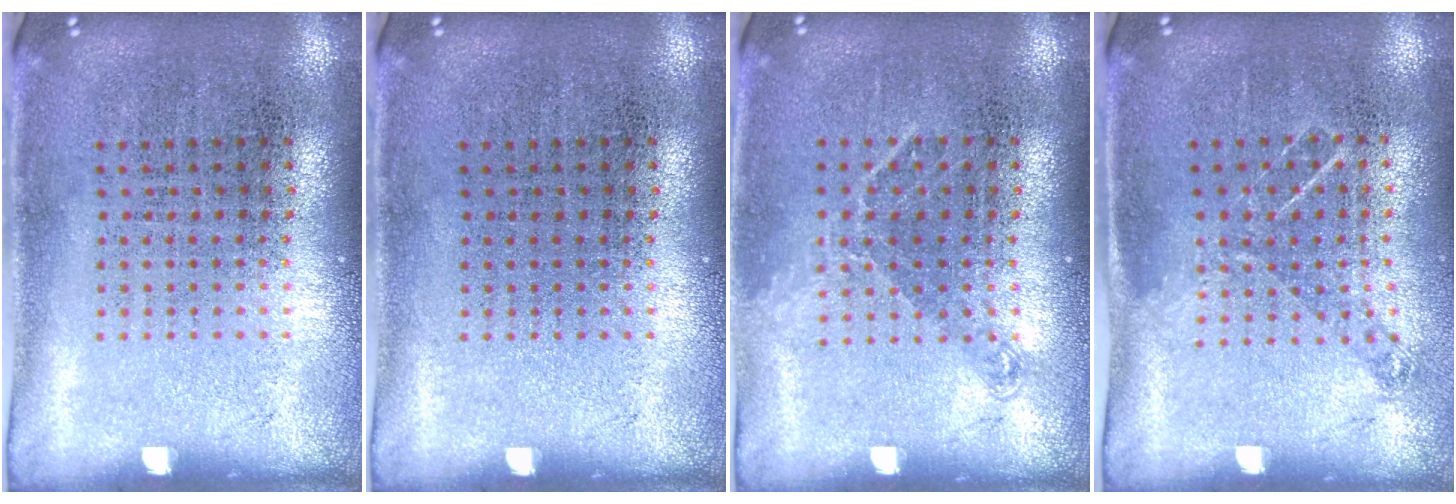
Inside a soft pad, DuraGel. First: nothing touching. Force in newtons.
{"total": 0.0}
{"total": 1.1, "press": 0.8, "slide": 0.6}
{"total": 0.8, "press": 0.8, "slide": 0.2}